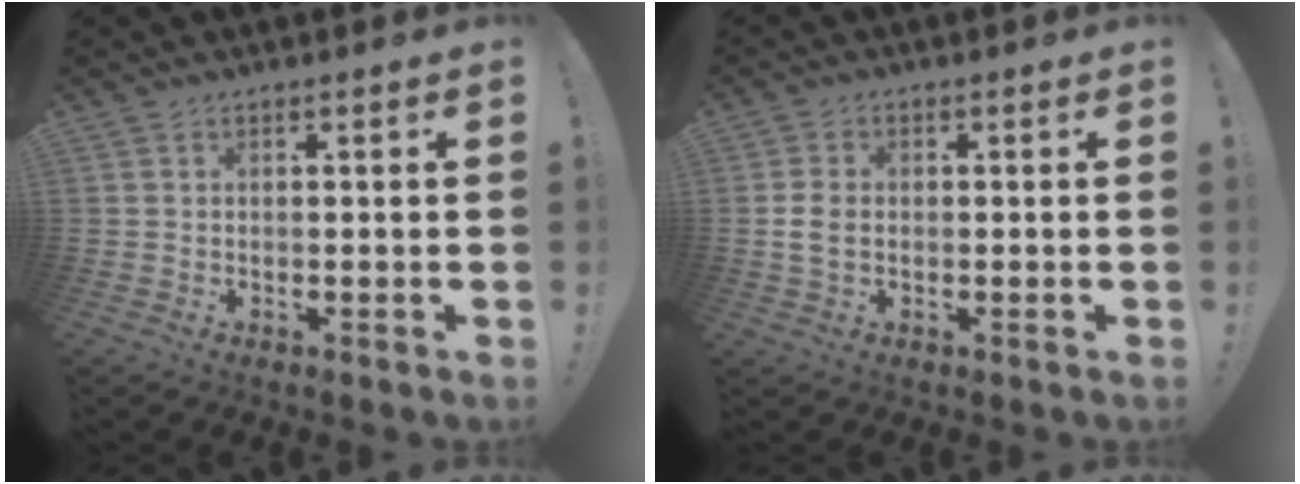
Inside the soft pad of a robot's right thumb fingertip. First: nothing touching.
{"total": 4.9, "force": [-0.1, 3.4, 3.6], "torque": [-0.067, 0.007, -0.002]}